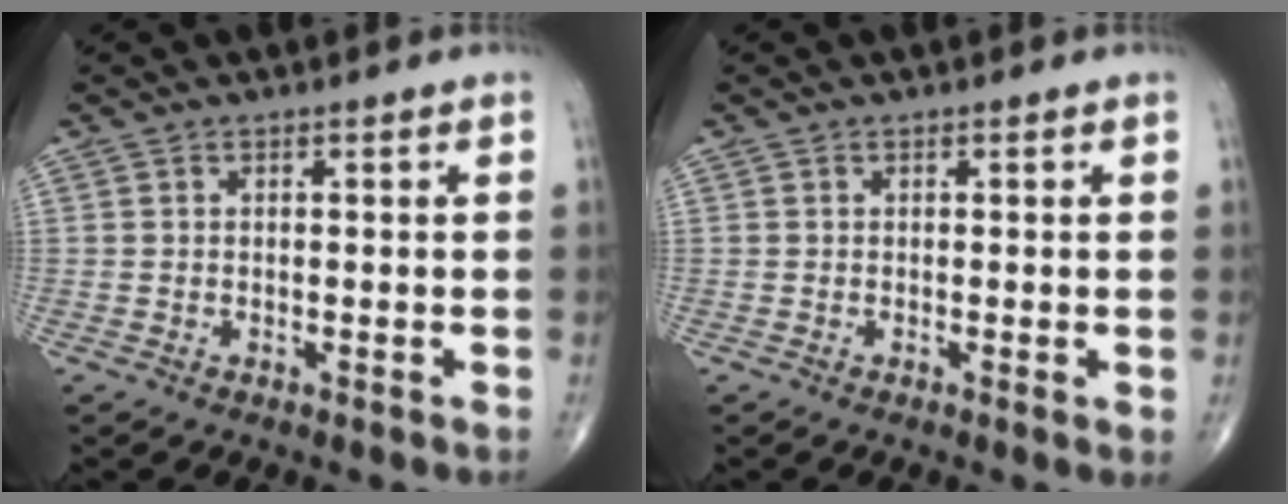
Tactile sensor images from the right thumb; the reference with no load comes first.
{"total": 0.9, "force": [0.1, 0.2, 0.9], "torque": [-0.018, -0.005, 0.000]}